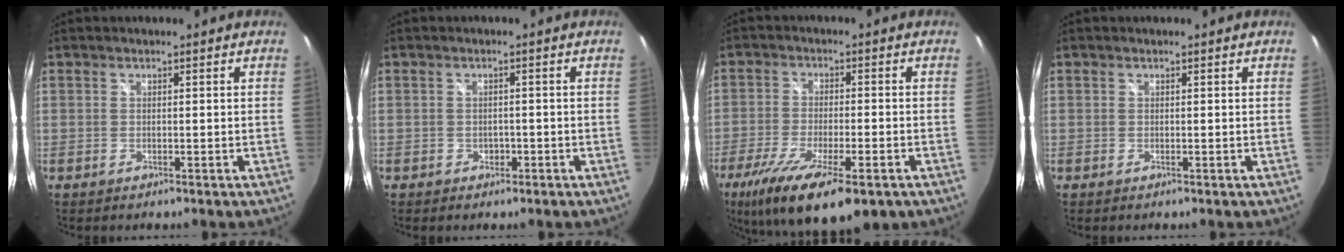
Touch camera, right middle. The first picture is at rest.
{"total": 2.0, "force": [-0.9, 1.7, 0.4], "torque": [-0.010, -0.001, -0.010]}
{"total": 17.8, "force": [-10.9, 5.4, 13.1], "torque": [-0.253, -0.064, -0.177]}
{"total": 0.0}